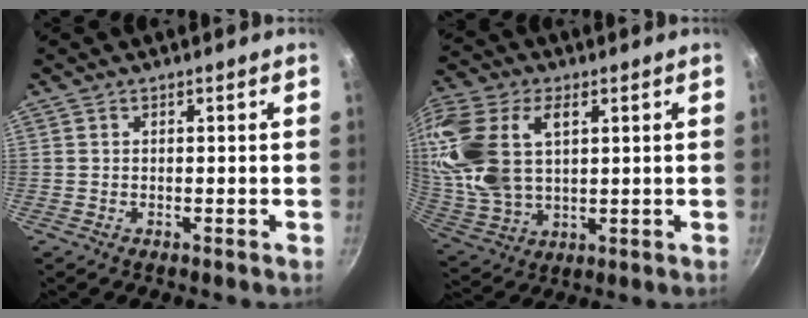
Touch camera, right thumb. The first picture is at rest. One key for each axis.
{"total": 21.2, "fx": 6.0, "fy": 13.4, "fz": 15.4, "tx": -0.334, "ty": -0.008, "tz": 0.120}